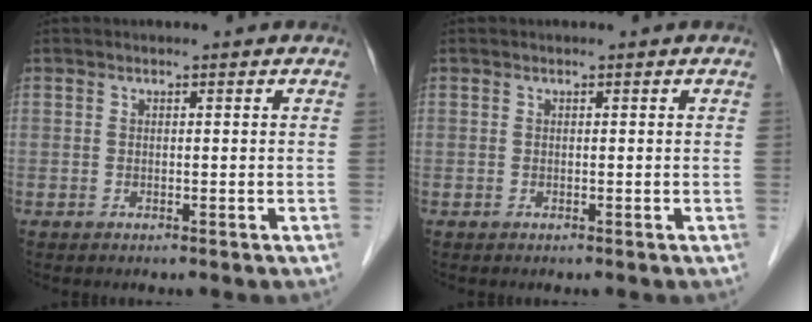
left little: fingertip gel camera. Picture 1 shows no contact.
{"total": 0.0}